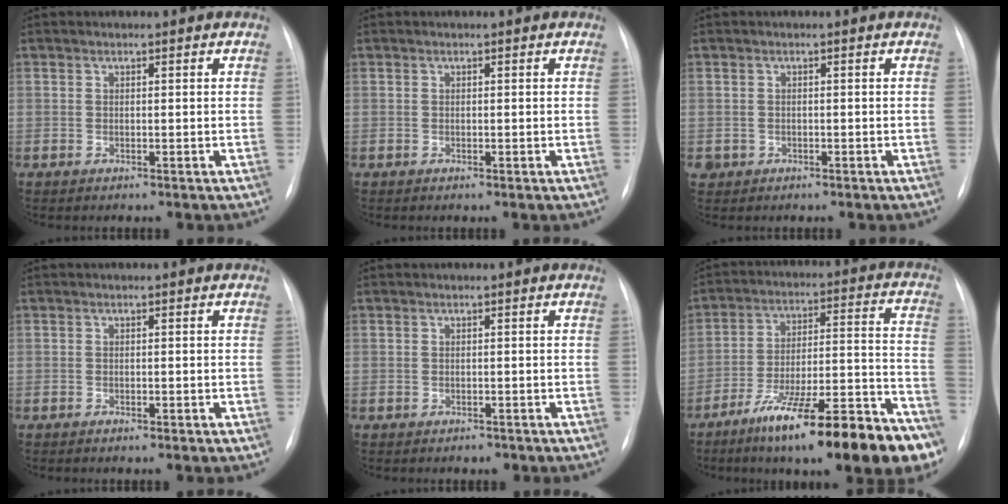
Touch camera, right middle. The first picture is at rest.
{"total": 0.0}
{"total": 1.4, "force": [-0.5, 1.3, 0.1], "torque": [-0.001, 0.006, -0.005]}
{"total": 0.8, "force": [-0.5, 0.2, 0.6], "torque": [-0.010, 0.000, -0.005]}
{"total": 0.9, "force": [-0.7, 0.5, 0.3], "torque": [-0.007, 0.000, -0.006]}
{"total": 24.0, "force": [-16.1, 3.8, 17.4], "torque": [-0.186, 0.024, -0.253]}